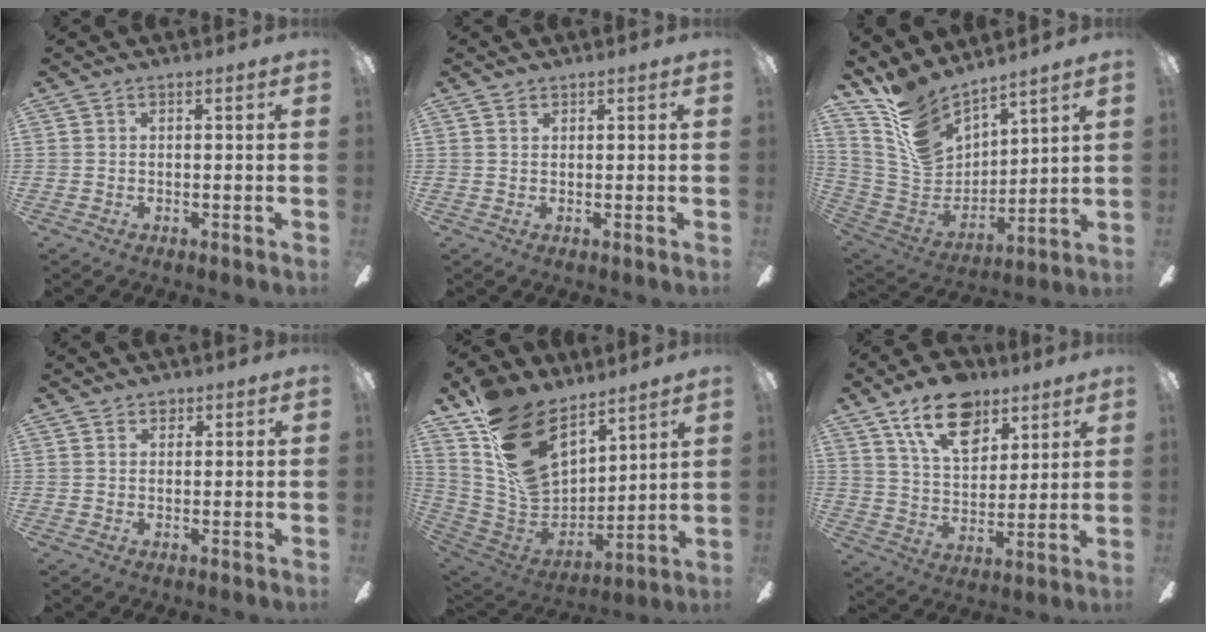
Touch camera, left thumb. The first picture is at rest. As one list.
[{"total": 0.9, "force": [0.7, 0.5, 0.2], "torque": [-0.006, 0.002, 0.013]}, {"total": 13.8, "force": [11.4, 6.0, 4.9], "torque": [-0.131, -0.086, 0.219]}, {"total": 1.5, "force": [1.1, 1.0, 0.4], "torque": [-0.001, 0.000, 0.018]}, {"total": 19.9, "force": [12.8, 11.0, 10.5], "torque": [-0.203, -0.064, 0.246]}, {"total": 16.0, "force": [9.8, 9.1, 8.7], "torque": [-0.136, -0.037, 0.177]}]